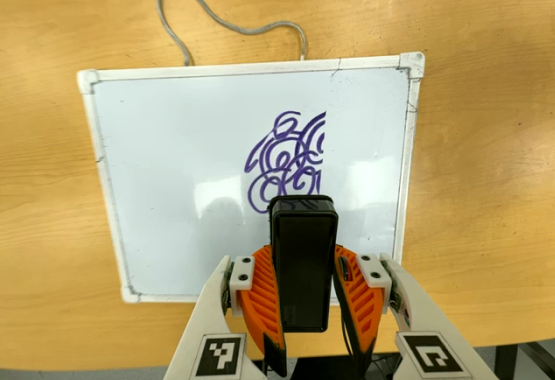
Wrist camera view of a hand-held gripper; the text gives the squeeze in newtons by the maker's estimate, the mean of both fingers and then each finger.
{"total": 6.6, "left": 5.2, "right": 8.1}